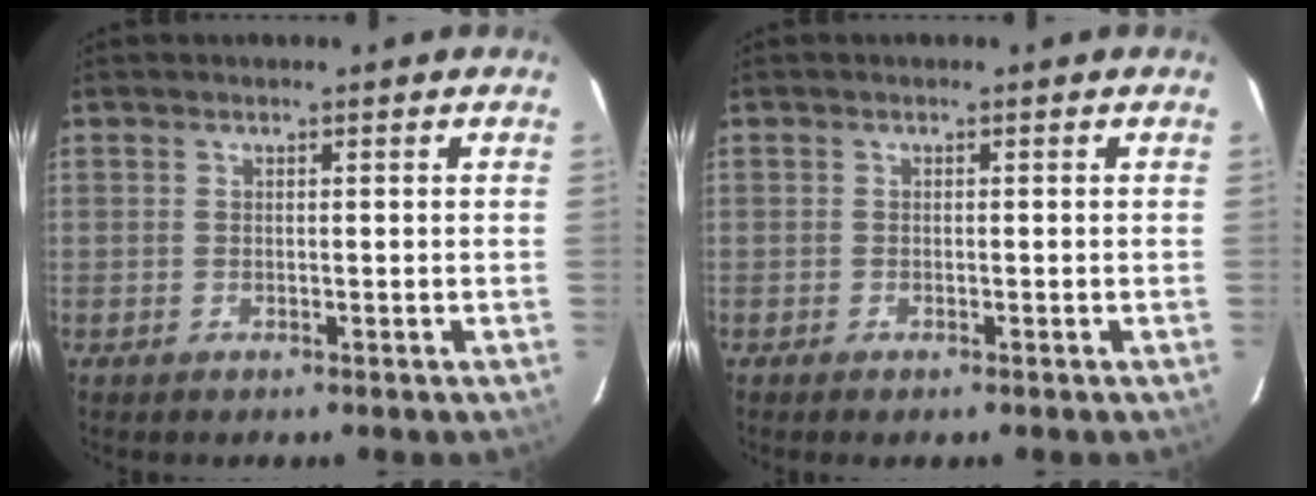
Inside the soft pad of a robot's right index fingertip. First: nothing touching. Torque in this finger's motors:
{"motor_torque": [0.08, 0.01, 0.03, 0.02]}